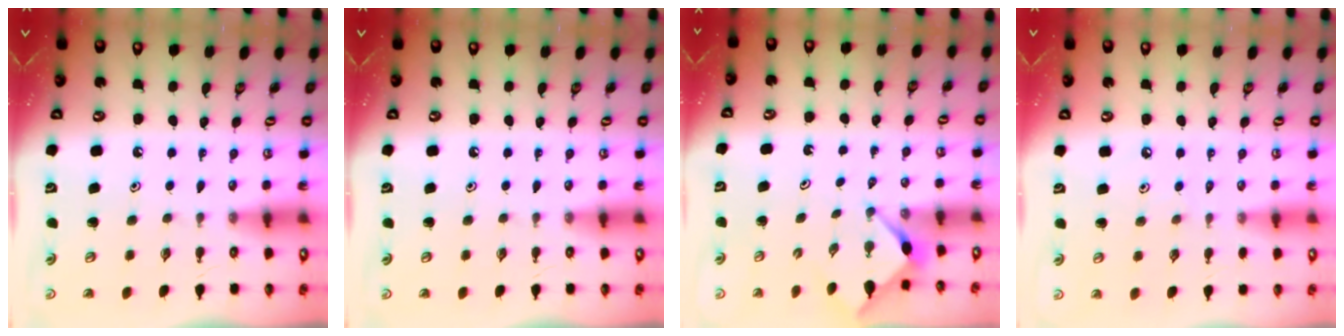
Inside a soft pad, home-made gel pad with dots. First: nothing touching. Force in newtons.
{"total": 0.0}
{"total": 2.8, "press": 2.8, "slide": 0.3}
{"total": 1.9, "press": 1.9, "slide": 0.5}